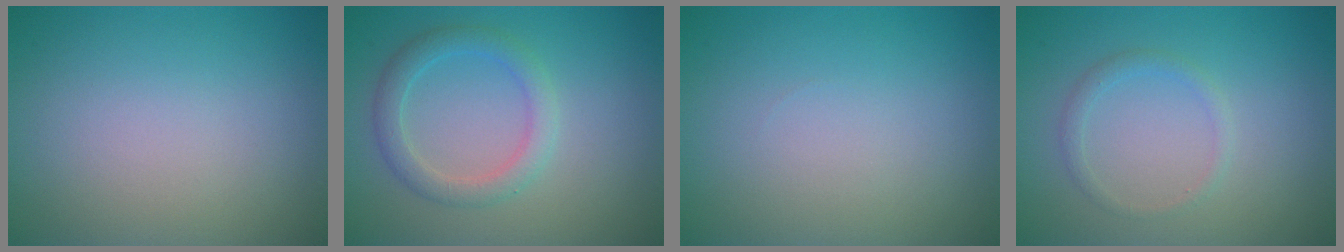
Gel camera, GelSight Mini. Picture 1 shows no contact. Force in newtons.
{"total": 2.7, "press": 2.7, "slide": 0.1}
{"total": 0.0}
{"total": 1.2, "press": 1.1, "slide": 0.1}